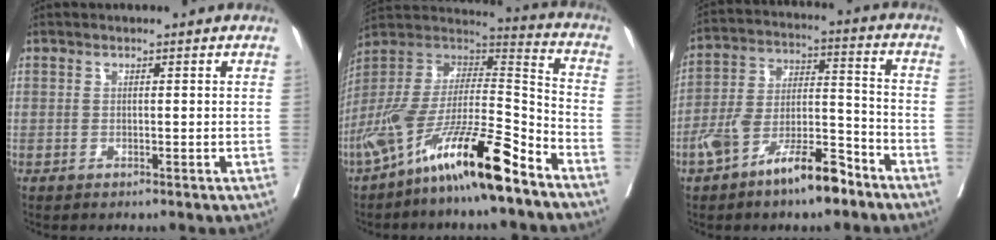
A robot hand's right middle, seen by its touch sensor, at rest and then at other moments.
{"total": 19.2, "force": [-12.9, 2.0, 14.0], "torque": [-0.291, -0.015, -0.240]}
{"total": 12.3, "force": [-8.2, 3.4, 8.5], "torque": [-0.163, 0.016, -0.146]}